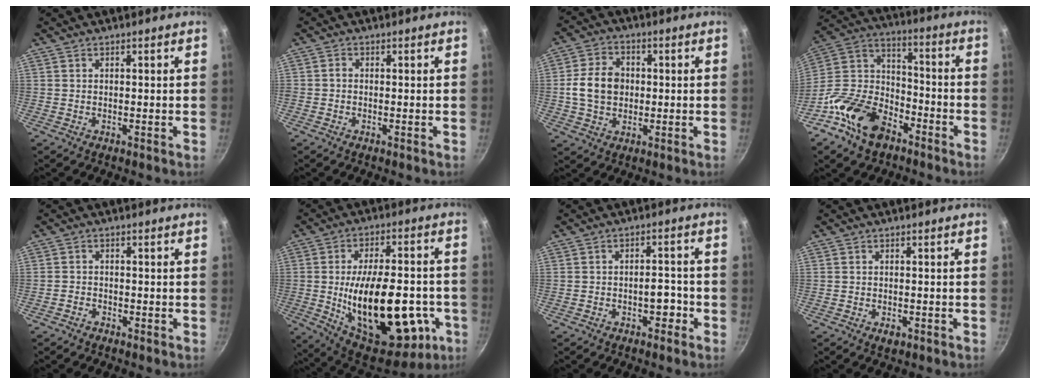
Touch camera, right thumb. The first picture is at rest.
{"total": 1.0, "force": [-0.3, 0.8, 0.5], "torque": [-0.014, 0.005, -0.006]}
{"total": 9.5, "force": [0.1, 7.4, 5.9], "torque": [-0.091, 0.013, -0.005]}
{"total": 18.0, "force": [-10.2, 11.3, 9.7], "torque": [-0.156, 0.075, -0.201]}
{"total": 1.5, "force": [-1.2, 1.0, 0.2], "torque": [-0.003, 0.015, -0.023]}
{"total": 28.8, "force": [-5.9, 14.1, 24.5], "torque": [-0.357, 0.010, -0.061]}
{"total": 3.7, "force": [-1.7, 2.2, 2.4], "torque": [-0.013, 0.025, -0.024]}
{"total": 1.8, "force": [-0.8, 1.1, 1.1], "torque": [-0.019, 0.002, -0.012]}